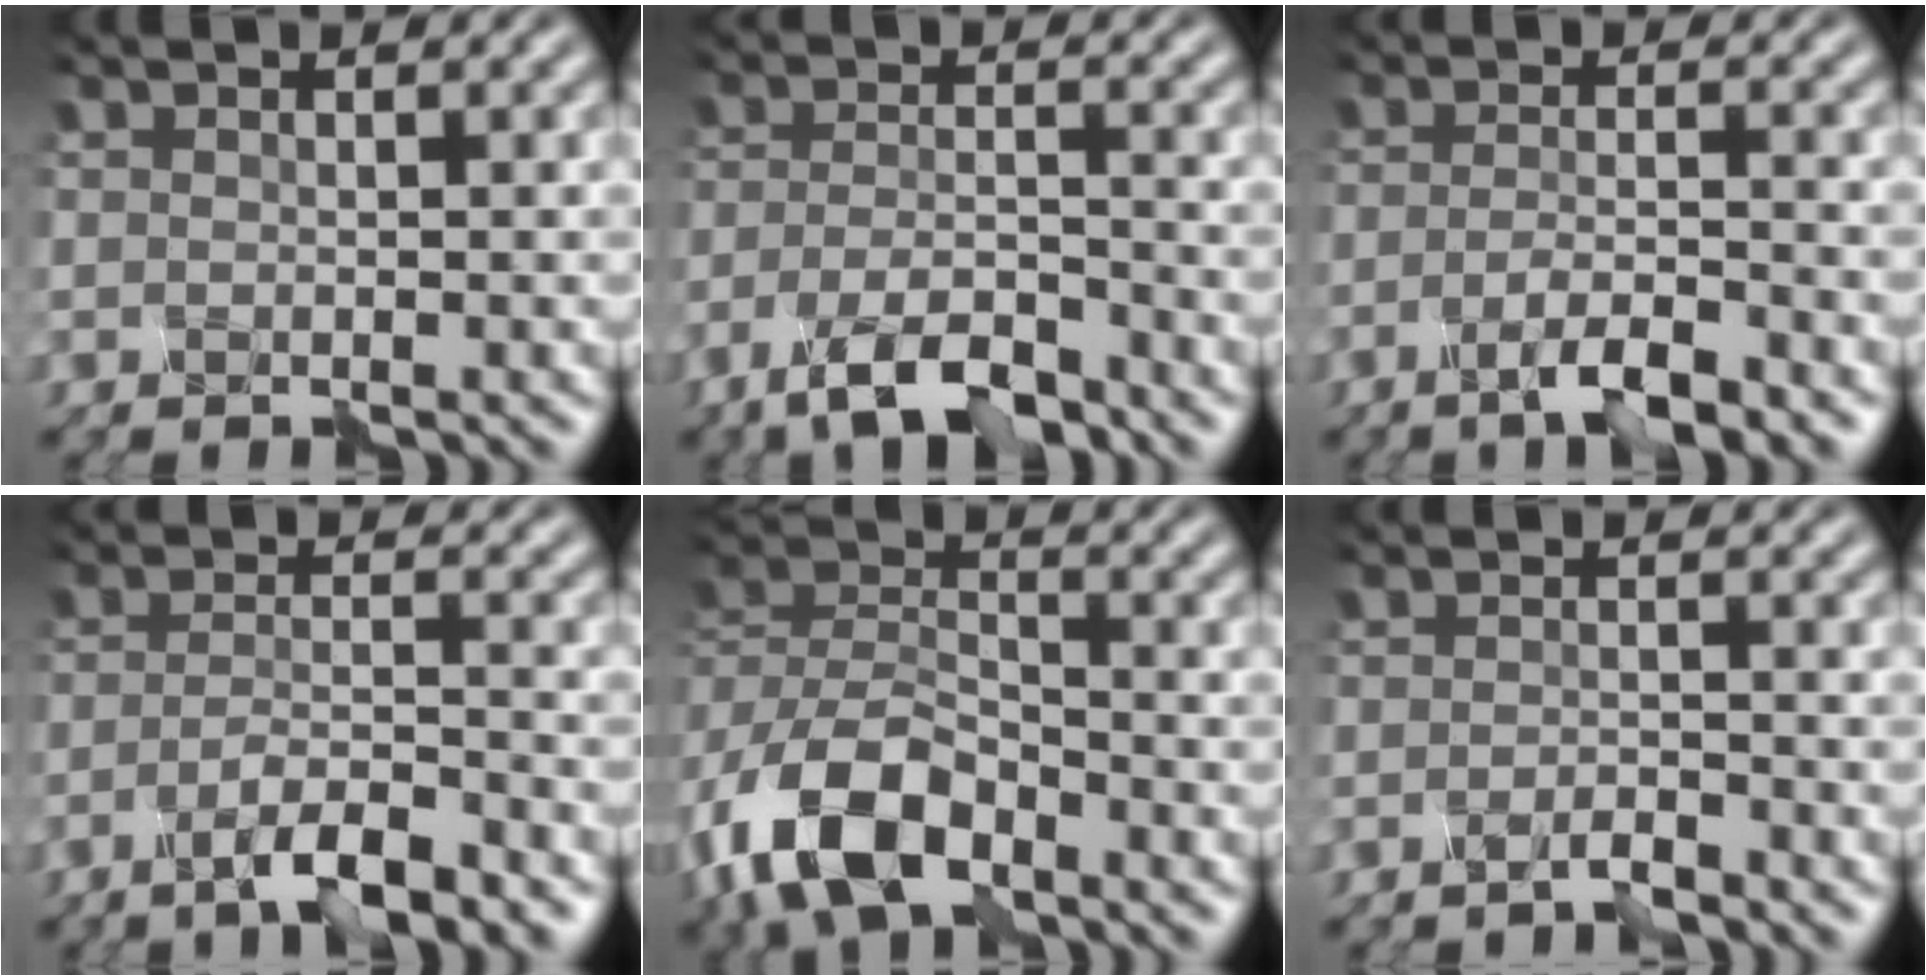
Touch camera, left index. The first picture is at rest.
{"total": 6.2, "force": [-4.6, 1.8, 3.8], "torque": [-0.077, -0.003, -0.087]}
{"total": 4.0, "force": [-2.4, 0.8, 3.1], "torque": [-0.056, 0.001, -0.051]}
{"total": 4.9, "force": [-3.0, 1.0, 3.7], "torque": [-0.065, 0.003, -0.060]}
{"total": 9.7, "force": [-5.2, 5.4, 6.2], "torque": [-0.134, 0.000, -0.108]}
{"total": 1.6, "force": [-1.3, 0.2, 0.9], "torque": [-0.020, 0.000, -0.027]}